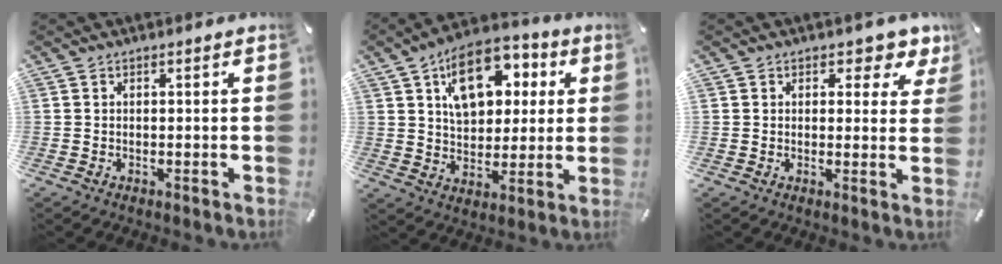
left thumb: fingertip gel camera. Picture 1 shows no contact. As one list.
[{"total": 14.8, "force": [6.3, 10.0, 8.9], "torque": [-0.130, -0.021, 0.114]}, {"total": 5.3, "force": [3.3, 3.9, 1.6], "torque": [-0.007, -0.024, 0.054]}]